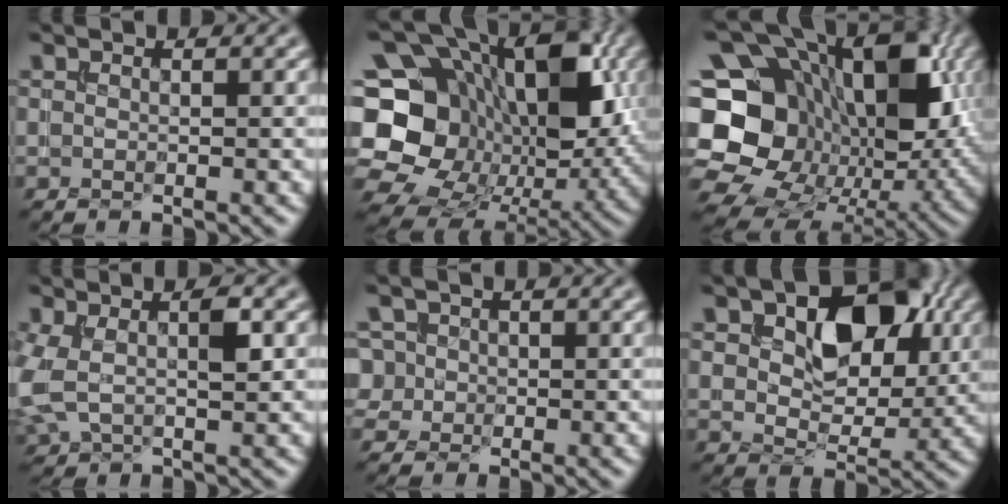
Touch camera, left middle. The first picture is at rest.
{"total": 17.1, "force": [0.6, 13.1, 11.0], "torque": [-0.206, 0.015, 0.029]}
{"total": 18.8, "force": [1.0, 14.4, 12.1], "torque": [-0.215, 0.001, 0.041]}
{"total": 4.7, "force": [0.3, 2.4, 4.1], "torque": [-0.106, 0.000, 0.008]}
{"total": 3.6, "force": [0.5, 3.3, 1.2], "torque": [-0.016, 0.027, 0.000]}
{"total": 8.9, "force": [3.1, 5.3, 6.4], "torque": [-0.105, -0.003, 0.046]}